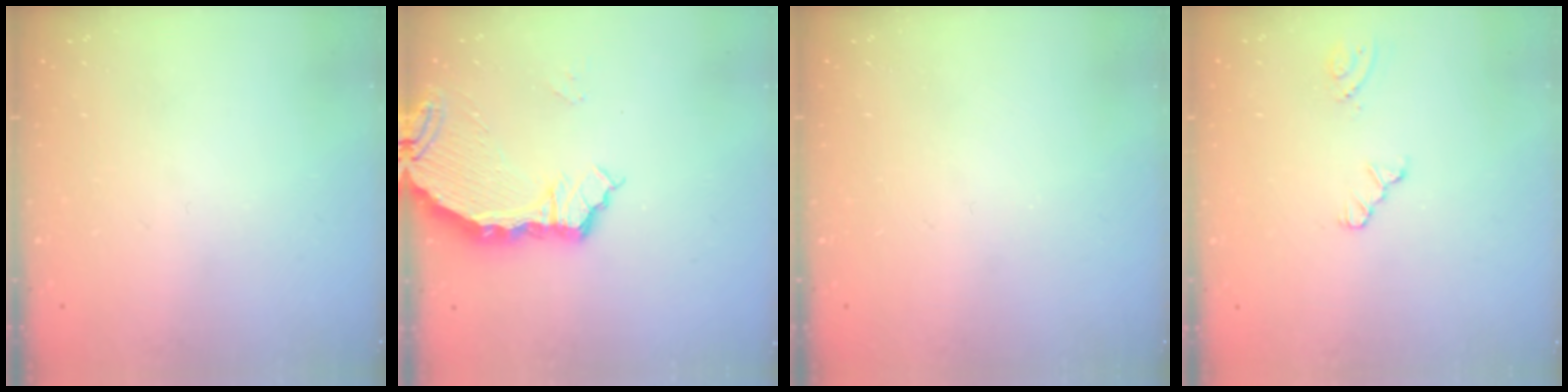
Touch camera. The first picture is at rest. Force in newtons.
{"total": 6.9, "press": 5.5, "slide": 4.2}
{"total": 0.0}
{"total": 1.9, "press": 1.9, "slide": 0.3}